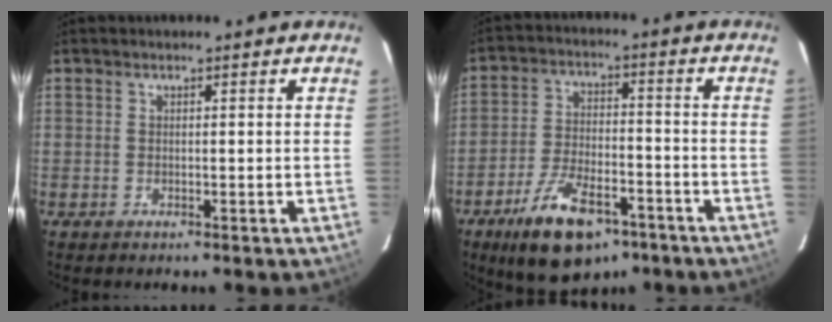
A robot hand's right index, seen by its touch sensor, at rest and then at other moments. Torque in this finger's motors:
{"motor_torque": [0.53, -0.53, 0.46, 0.14]}